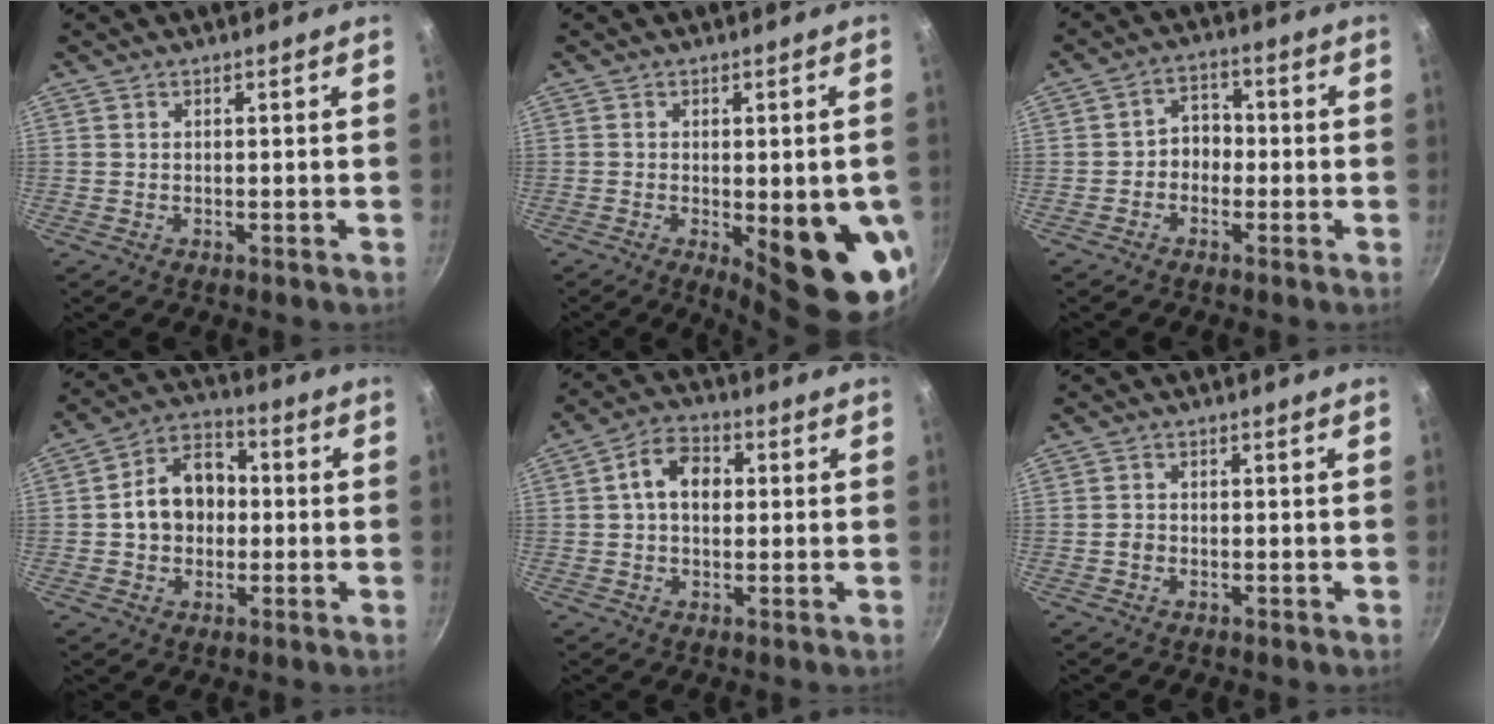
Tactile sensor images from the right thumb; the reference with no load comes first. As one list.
[{"total": 15.6, "force": [-3.6, 5.1, 14.2], "torque": [-0.154, -0.007, -0.035]}, {"total": 4.7, "force": [-1.1, 3.8, 2.5], "torque": [-0.005, 0.023, -0.027]}, {"total": 11.3, "force": [-0.1, 8.8, 7.1], "torque": [-0.081, 0.028, -0.016]}, {"total": 7.9, "force": [1.0, 5.6, 5.5], "torque": [-0.071, 0.017, 0.005]}, {"total": 1.3, "force": [-0.5, 1.1, 0.5], "torque": [-0.007, 0.006, -0.008]}]